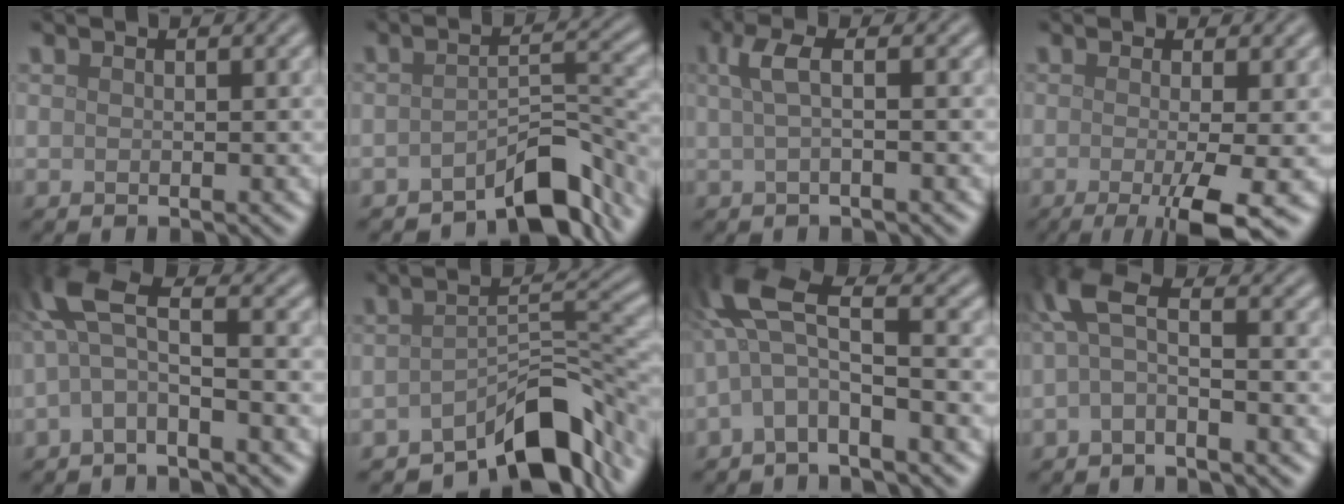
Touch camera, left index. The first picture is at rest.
{"total": 5.8, "force": [-4.3, 1.7, 3.4], "torque": [-0.035, 0.006, -0.068]}
{"total": 2.3, "force": [0.4, 0.6, 2.2], "torque": [-0.044, 0.005, 0.005]}
{"total": 6.9, "force": [-2.1, 1.5, 6.4], "torque": [-0.093, -0.016, -0.033]}
{"total": 4.8, "force": [-0.6, 1.5, 4.5], "torque": [-0.095, 0.018, -0.027]}
{"total": 8.5, "force": [-5.6, 3.1, 5.6], "torque": [-0.065, 0.001, -0.092]}
{"total": 5.9, "force": [-1.1, 1.9, 5.5], "torque": [-0.115, 0.022, -0.040]}
{"total": 3.7, "force": [-0.5, 1.3, 3.4], "torque": [-0.073, 0.014, -0.023]}